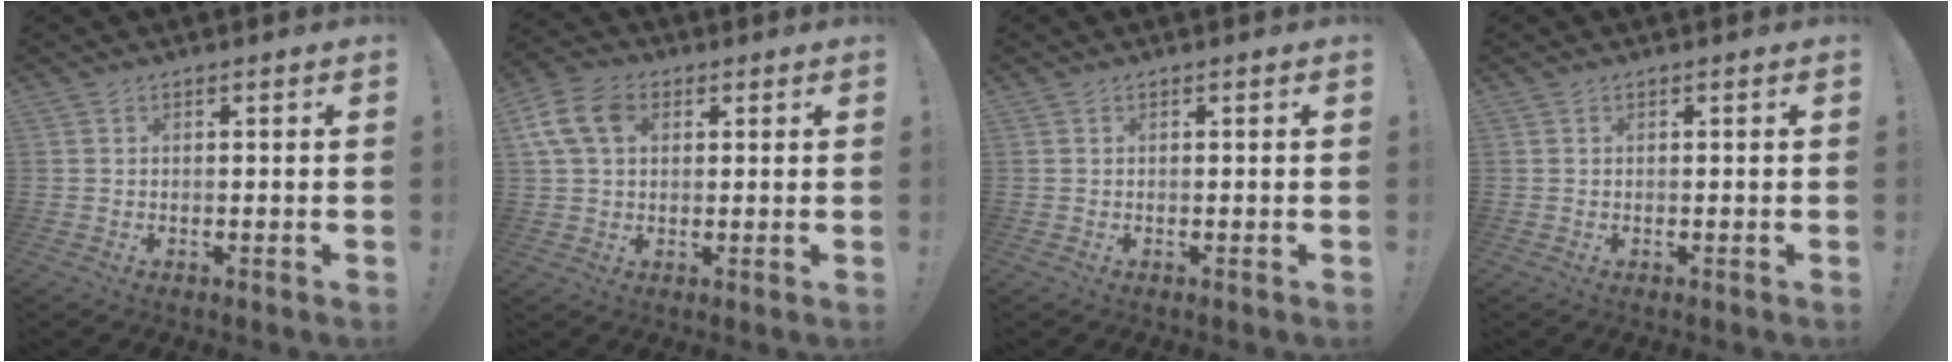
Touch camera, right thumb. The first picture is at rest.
{"total": 11.4, "force": [3.5, 7.9, 7.4], "torque": [-0.150, 0.002, 0.069]}
{"total": 0.0}
{"total": 0.0}